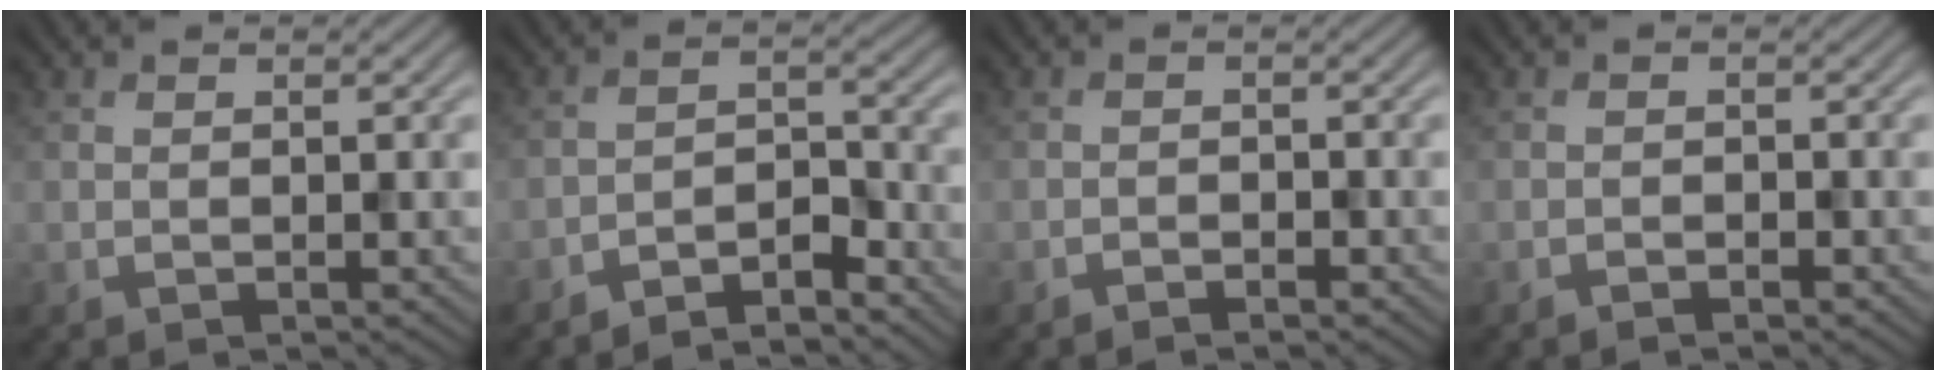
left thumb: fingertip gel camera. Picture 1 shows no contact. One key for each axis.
{"total": 4.3, "fx": -3.9, "fy": 1.0, "fz": 1.6, "tx": -0.026, "ty": 0.012, "tz": -0.075}
{"total": 1.3, "fx": -1.2, "fy": 0.4, "fz": 0.4, "tx": -0.006, "ty": 0.001, "tz": -0.021}
{"total": 1.0, "fx": -0.9, "fy": 0.3, "fz": 0.2, "tx": -0.003, "ty": 0.001, "tz": -0.016}